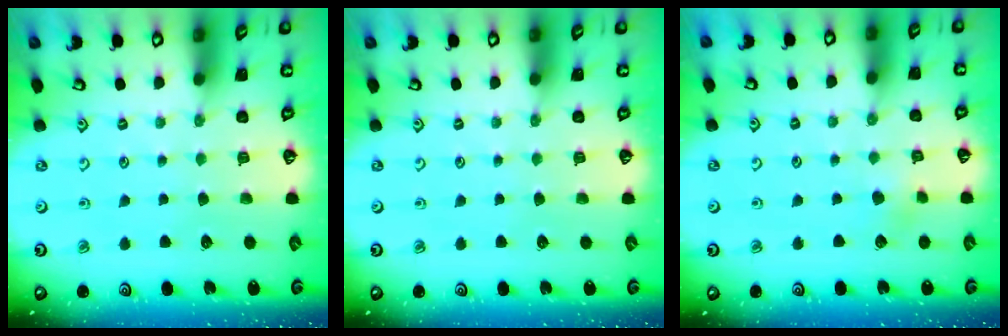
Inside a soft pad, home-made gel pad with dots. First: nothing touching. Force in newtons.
{"total": 0.0}
{"total": 3.8, "press": 3.7, "slide": 0.9}